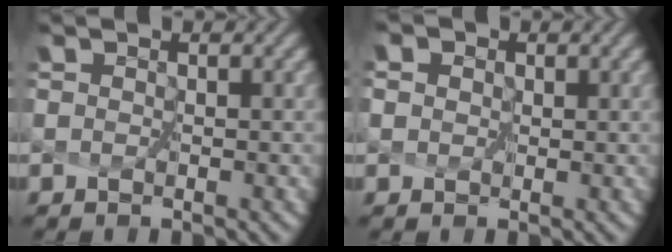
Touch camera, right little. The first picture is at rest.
{"total": 2.2, "force": [0.8, 1.8, 1.1], "torque": [-0.016, 0.014, 0.005]}